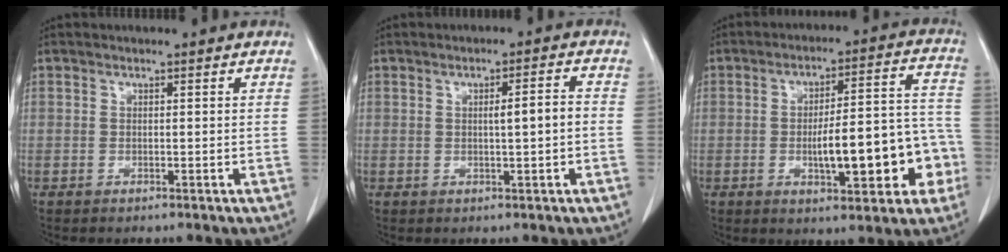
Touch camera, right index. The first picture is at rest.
{"total": 3.9, "force": [-0.1, 0.7, 3.9], "torque": [-0.070, 0.011, 0.004]}
{"total": 15.9, "force": [-4.1, 4.8, 14.6], "torque": [-0.197, 0.040, -0.049]}